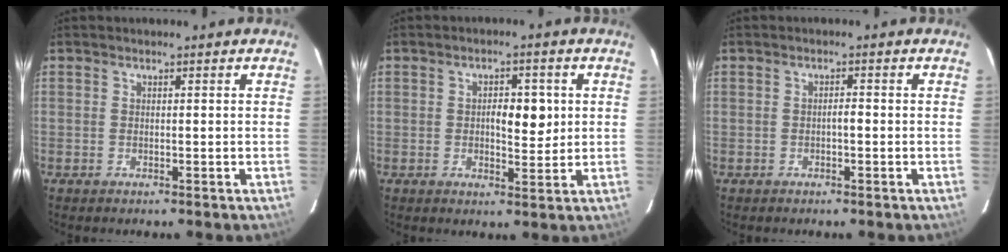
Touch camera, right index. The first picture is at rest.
{"total": 4.9, "force": [0.6, 2.2, 4.4], "torque": [-0.062, 0.002, 0.011]}
{"total": 1.0, "force": [-0.4, 0.2, 0.9], "torque": [-0.014, 0.003, -0.007]}